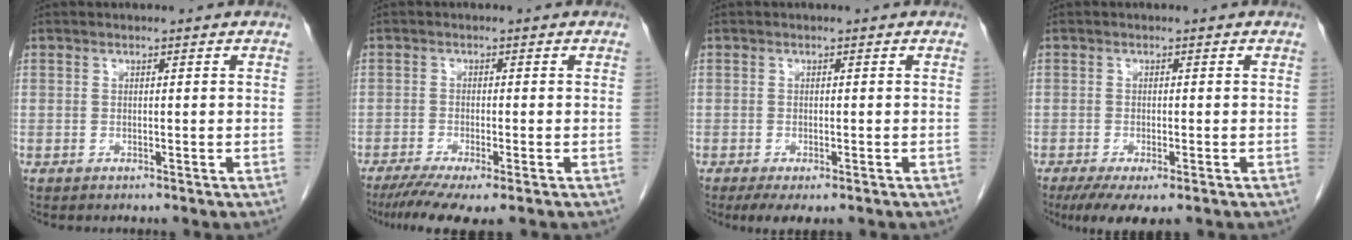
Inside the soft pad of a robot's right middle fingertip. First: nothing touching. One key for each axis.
{"total": 7.2, "fx": -5.1, "fy": 0.7, "fz": 5.0, "tx": -0.083, "ty": -0.020, "tz": -0.084}
{"total": 4.3, "fx": -2.9, "fy": 1.4, "fz": 2.9, "tx": -0.045, "ty": -0.011, "tz": -0.042}
{"total": 6.3, "fx": -4.1, "fy": 1.7, "fz": 4.5, "tx": -0.068, "ty": -0.019, "tz": -0.063}